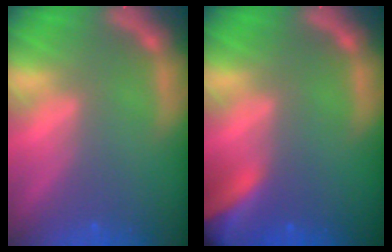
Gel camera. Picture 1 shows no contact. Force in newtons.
{"total": 9.4}